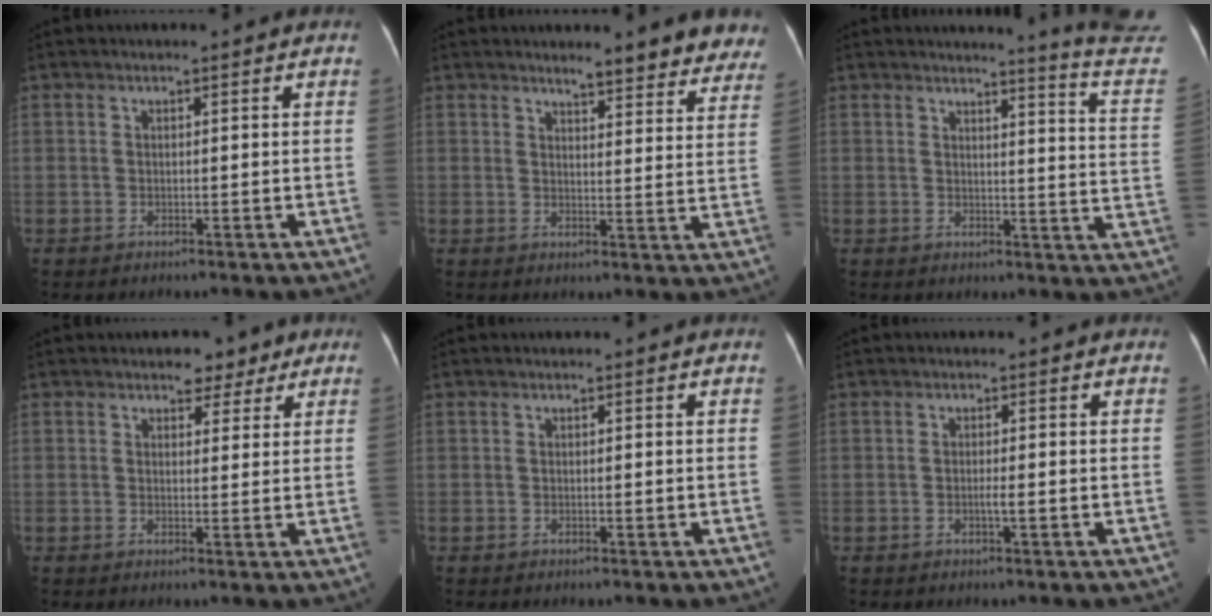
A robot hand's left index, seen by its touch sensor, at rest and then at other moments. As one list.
[{"total": 9.9, "force": [9.0, 1.8, 3.6], "torque": [-0.017, -0.015, 0.089]}, {"total": 12.4, "force": [12.0, -2.9, 0.6], "torque": [-0.013, -0.141, 0.117]}, {"total": 3.7, "force": [2.5, 2.4, 1.4], "torque": [-0.007, 0.009, 0.035]}, {"total": 0.0}, {"total": 1.1, "force": [-0.7, -0.2, 0.9], "torque": [-0.022, -0.001, -0.007]}]